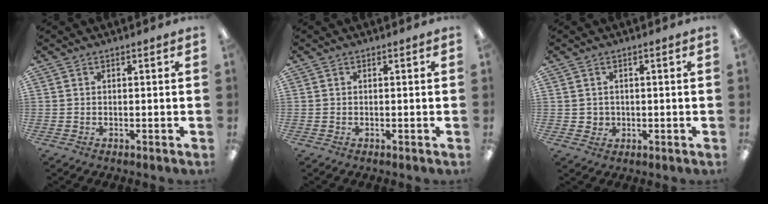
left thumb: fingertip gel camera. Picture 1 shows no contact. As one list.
[{"total": 0.0}, {"total": 2.1, "force": [0.7, 2.0, 0.1], "torque": [-0.007, 0.003, 0.011]}]